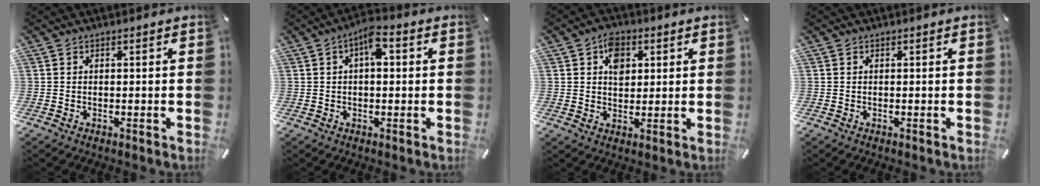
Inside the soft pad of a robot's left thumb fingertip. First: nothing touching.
{"total": 5.5, "force": [1.2, 2.7, 4.6], "torque": [-0.076, 0.007, 0.017]}
{"total": 6.4, "force": [1.9, 4.9, 3.7], "torque": [-0.043, -0.005, 0.027]}
{"total": 0.0}